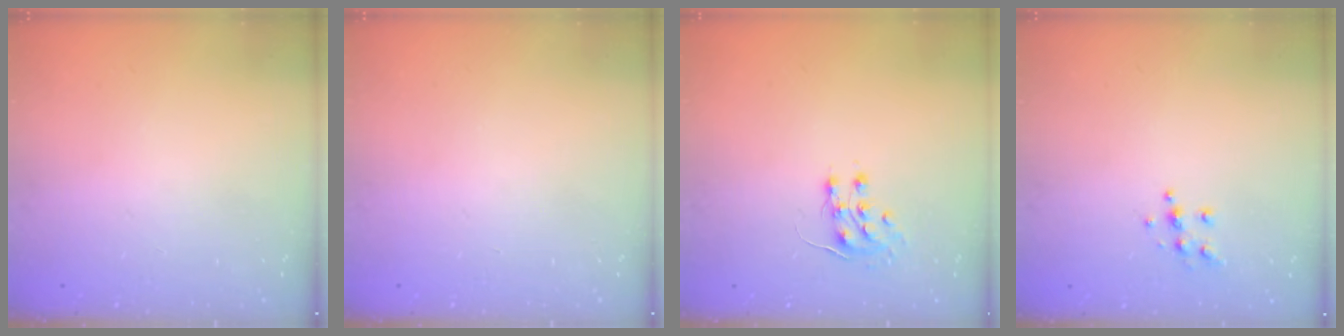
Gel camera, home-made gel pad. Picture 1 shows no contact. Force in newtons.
{"total": 0.6, "press": 0.0, "slide": 0.6}
{"total": 7.4, "press": 7.4, "slide": 0.7}
{"total": 6.4, "press": 6.4, "slide": 0.6}